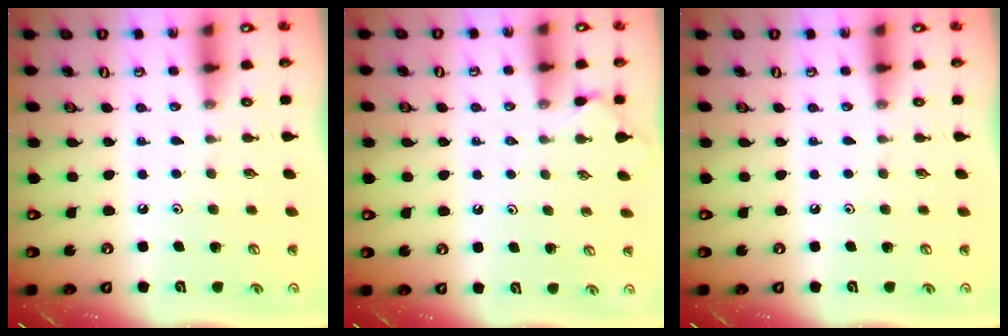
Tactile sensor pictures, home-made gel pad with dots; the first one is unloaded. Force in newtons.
{"total": 2.4, "press": 2.4, "slide": 0.3}
{"total": 0.0}